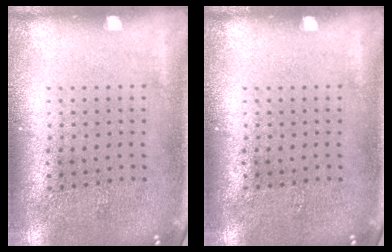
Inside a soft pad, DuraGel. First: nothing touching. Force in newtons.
{"total": 0.0}